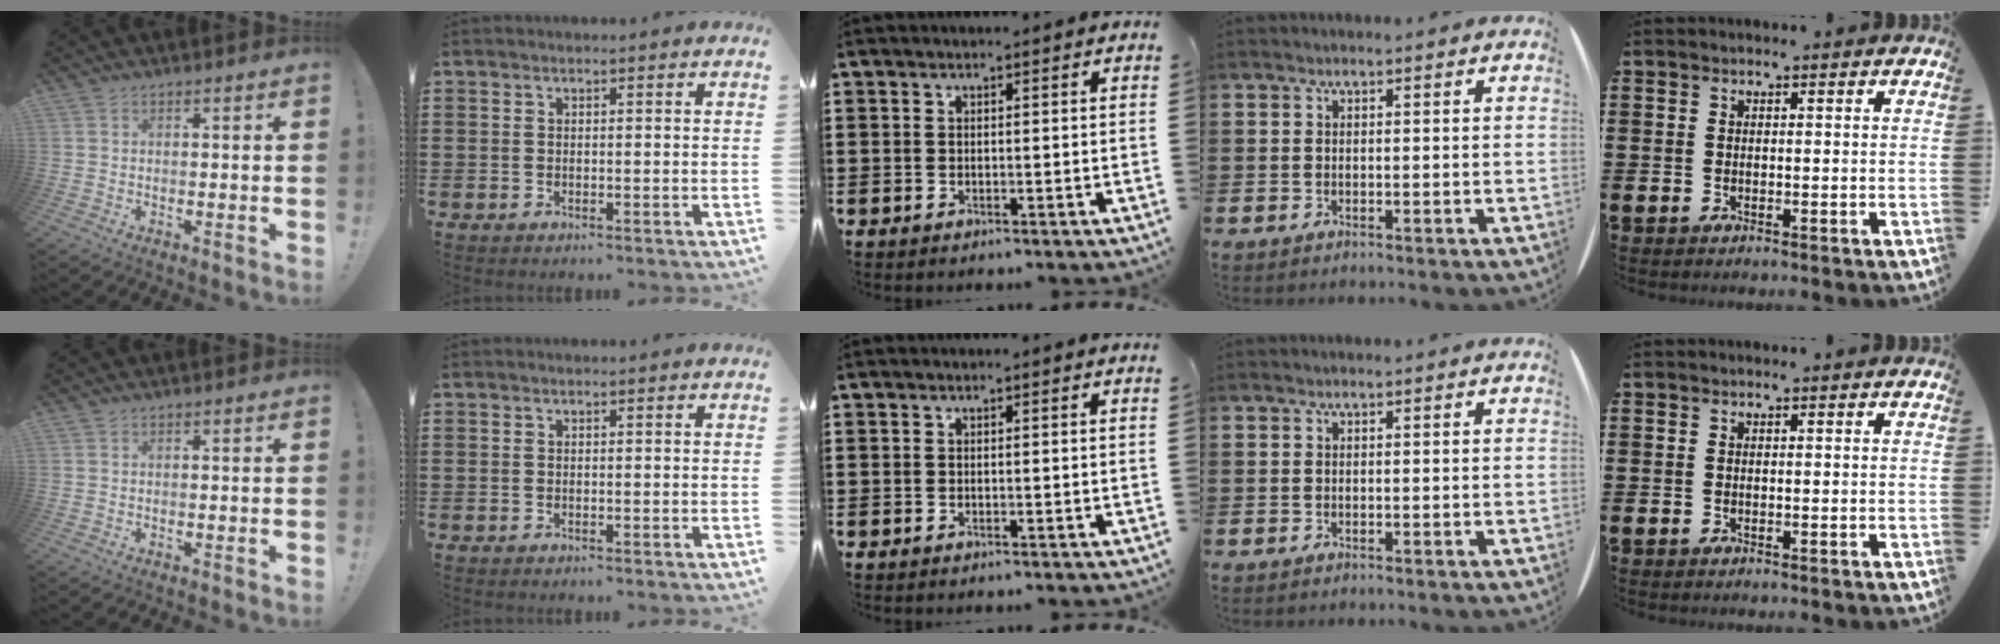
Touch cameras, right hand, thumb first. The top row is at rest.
{}